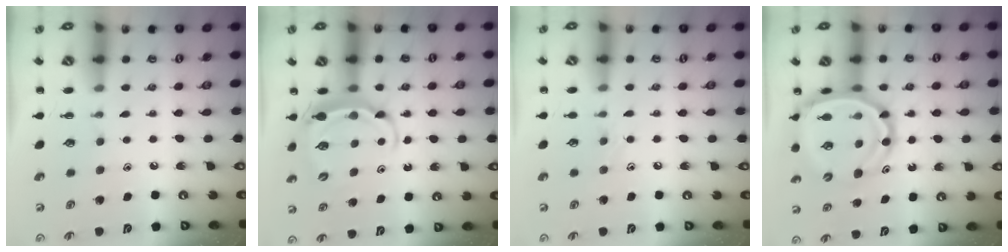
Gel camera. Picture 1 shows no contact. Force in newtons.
{"total": 5.8, "press": 5.8, "slide": 0.5}
{"total": 5.1, "press": 4.9, "slide": 1.4}
{"total": 13.7, "press": 13.1, "slide": 4.0}